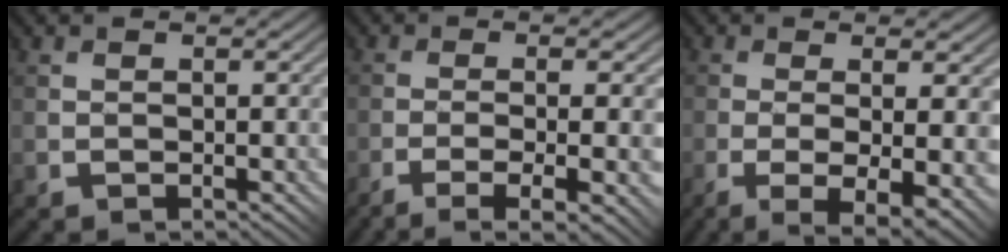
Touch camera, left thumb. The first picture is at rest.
{"total": 8.8, "force": [-3.8, 1.4, 7.8], "torque": [-0.108, 0.002, -0.048]}
{"total": 8.6, "force": [-1.8, 1.7, 8.2], "torque": [-0.122, -0.004, -0.012]}